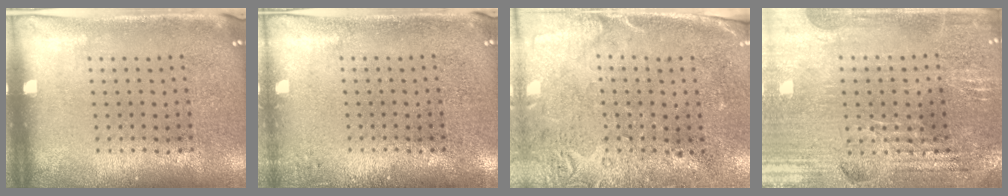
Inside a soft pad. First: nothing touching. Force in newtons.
{"total": 0.8, "press": 0.8, "slide": 0.2}
{"total": 2.7, "press": 2.2, "slide": 1.6}
{"total": 2.9, "press": 2.8, "slide": 0.5}